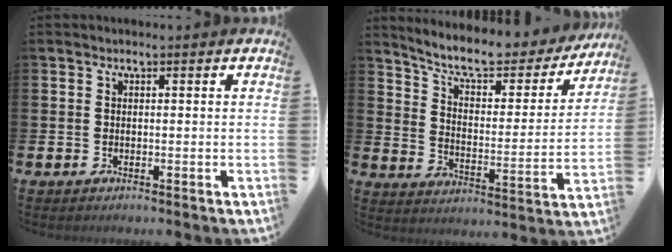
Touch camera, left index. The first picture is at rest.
{"total": 8.4, "force": [7.4, 2.2, 3.3], "torque": [-0.087, -0.053, 0.122]}